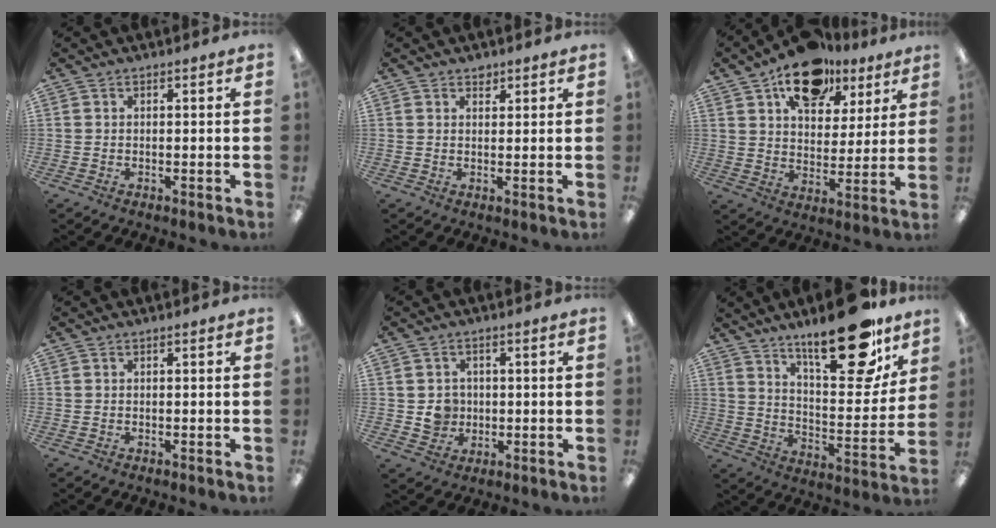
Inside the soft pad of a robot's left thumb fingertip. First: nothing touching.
{"total": 1.6, "force": [1.4, 0.8, 0.3], "torque": [0.008, -0.008, 0.024]}
{"total": 15.7, "force": [10.5, 9.0, 7.4], "torque": [-0.112, -0.052, 0.187]}
{"total": 0.0}
{"total": 4.9, "force": [0.2, 4.6, 1.5], "torque": [-0.011, 0.002, 0.003]}
{"total": 22.4, "force": [16.0, 7.3, 13.8], "torque": [-0.190, -0.106, 0.260]}